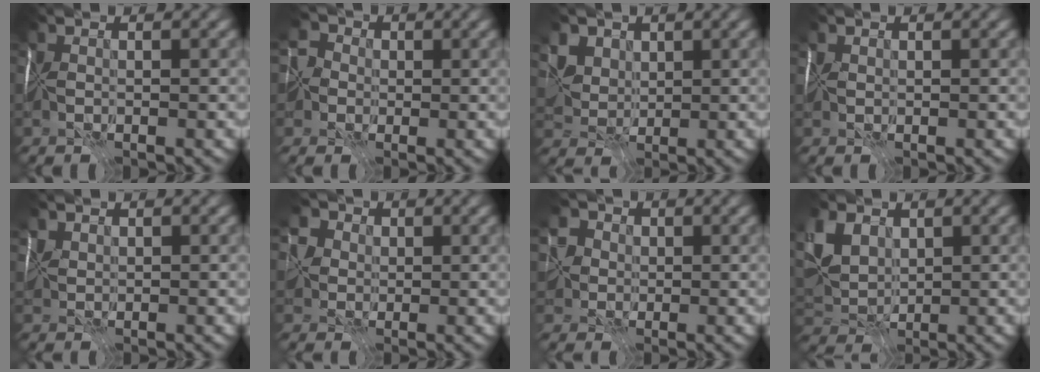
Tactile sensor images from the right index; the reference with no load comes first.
{"total": 4.5, "force": [-0.7, 4.0, 1.9], "torque": [-0.023, 0.007, -0.035]}
{"total": 4.4, "force": [2.6, 3.0, 1.9], "torque": [-0.046, 0.007, 0.046]}
{"total": 0.7, "force": [0.7, -0.1, -0.3], "torque": [0.010, 0.004, 0.012]}
{"total": 1.2, "force": [1.1, 0.1, -0.3], "torque": [0.011, 0.001, 0.023]}
{"total": 4.3, "force": [1.5, 3.6, 1.8], "torque": [-0.032, 0.016, 0.012]}
{"total": 5.7, "force": [1.6, 4.7, 2.8], "torque": [-0.048, 0.018, 0.010]}
{"total": 4.9, "force": [2.3, 3.3, 2.9], "torque": [-0.076, 0.005, 0.043]}